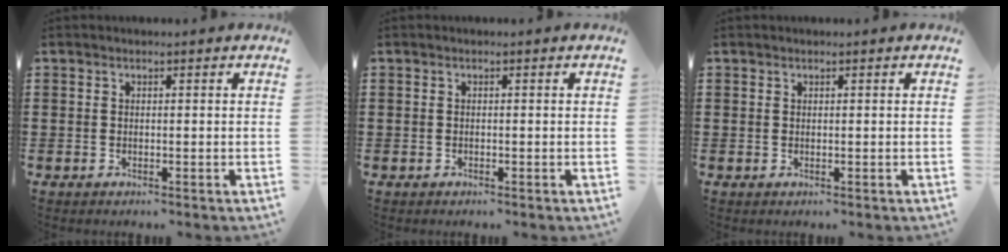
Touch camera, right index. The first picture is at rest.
{"total": 0.0}
{"total": 0.0}